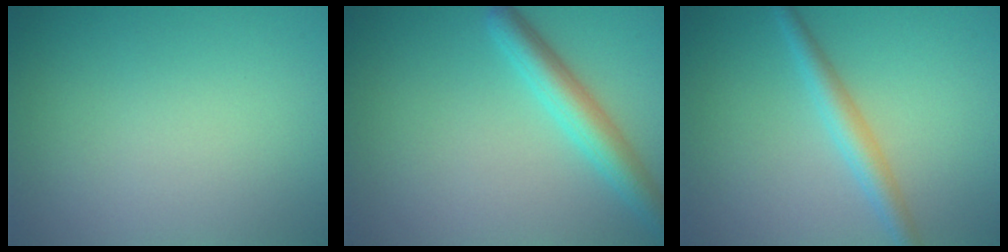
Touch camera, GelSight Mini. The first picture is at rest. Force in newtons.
{"total": 3.8, "press": 3.8, "slide": 0.2}
{"total": 2.7, "press": 2.7, "slide": 0.1}